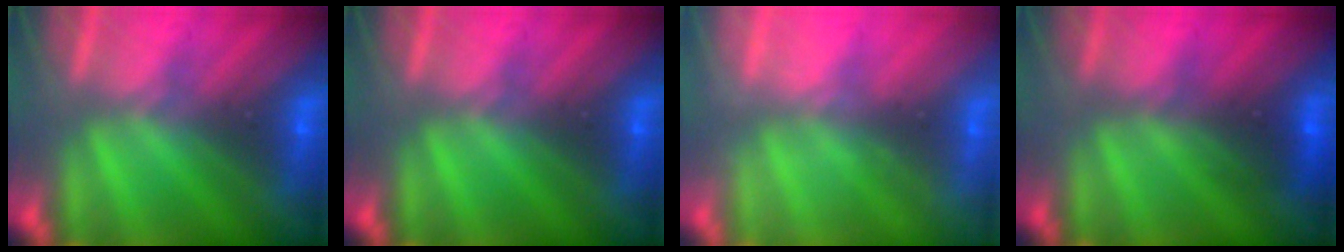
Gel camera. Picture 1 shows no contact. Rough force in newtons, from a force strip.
{"total": 0.0}
{"total": 2.0}
{"total": 2.7}